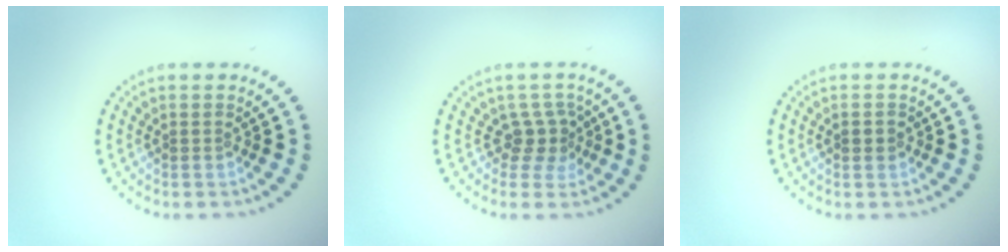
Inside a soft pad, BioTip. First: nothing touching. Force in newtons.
{"total": 2.3, "press": 1.6, "slide": 1.6}
{"total": 1.2, "press": 1.1, "slide": 0.1}